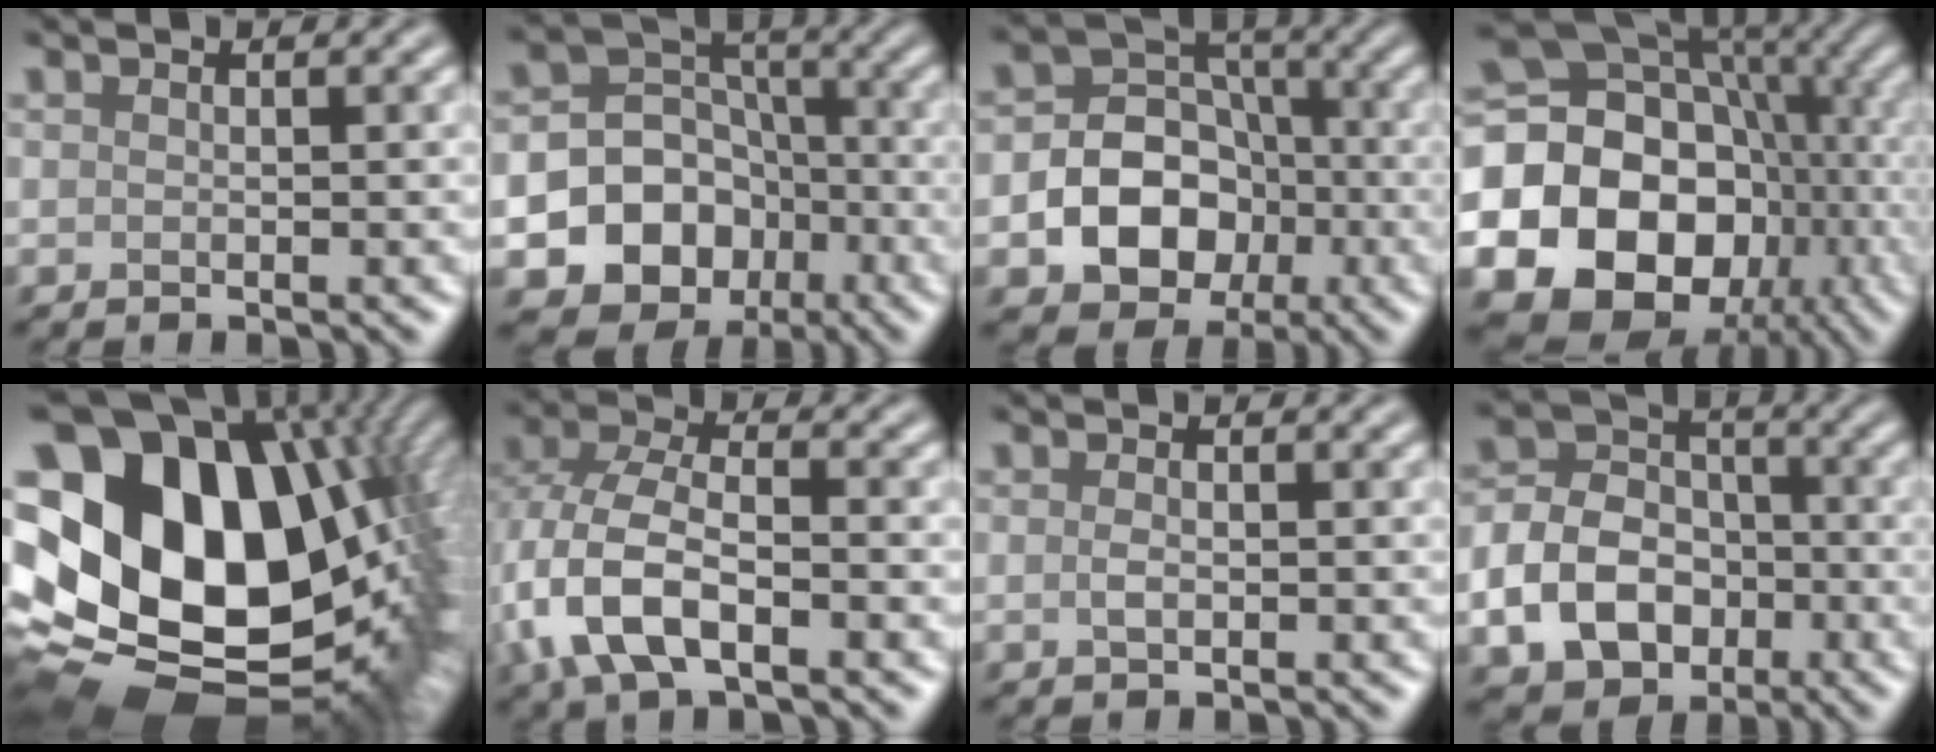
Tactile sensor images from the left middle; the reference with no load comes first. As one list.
[{"total": 13.4, "force": [-5.8, 11.5, 3.9], "torque": [-0.063, -0.037, -0.105]}, {"total": 7.6, "force": [-2.2, 6.2, 4.0], "torque": [-0.040, -0.001, -0.059]}, {"total": 25.0, "force": [-6.5, 21.3, 11.3], "torque": [-0.198, -0.027, -0.137]}, {"total": 21.7, "force": [1.6, 14.8, 15.7], "torque": [-0.300, -0.022, 0.060]}, {"total": 7.7, "force": [-2.3, 4.2, 6.0], "torque": [-0.139, 0.001, -0.054]}, {"total": 0.8, "force": [0.0, 0.4, 0.7], "torque": [-0.018, -0.002, -0.002]}, {"total": 7.5, "force": [-2.5, 5.7, 4.2], "torque": [-0.078, -0.006, -0.052]}]